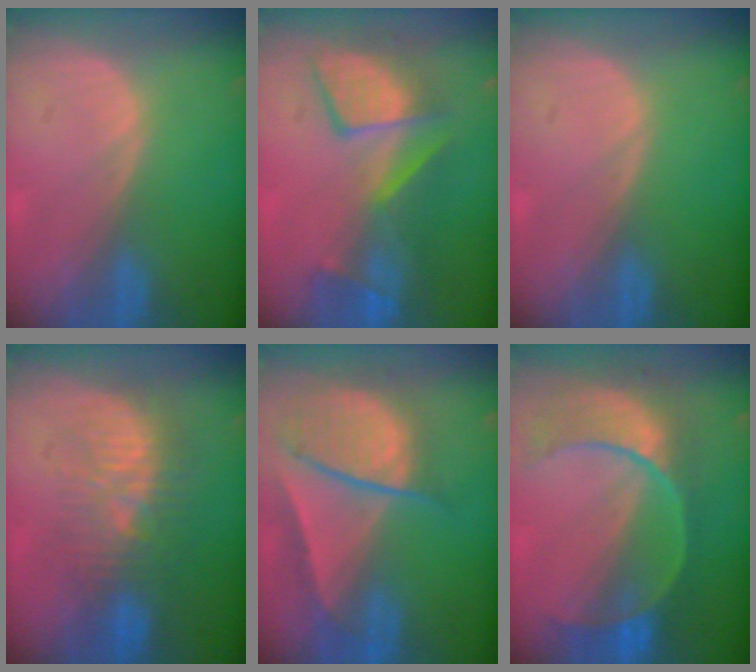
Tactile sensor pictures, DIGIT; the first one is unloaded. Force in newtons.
{"total": 9.1, "press": 9.0, "slide": 1.2}
{"total": 0.0}
{"total": 9.1, "press": 8.6, "slide": 2.8}
{"total": 9.4, "press": 8.1, "slide": 4.7}
{"total": 10.3, "press": 9.0, "slide": 5.0}